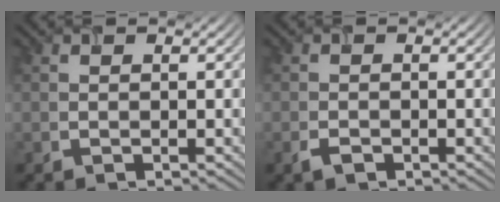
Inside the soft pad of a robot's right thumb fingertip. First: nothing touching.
{"total": 1.4, "force": [-1.0, 0.7, 0.7], "torque": [-0.015, -0.003, -0.020]}